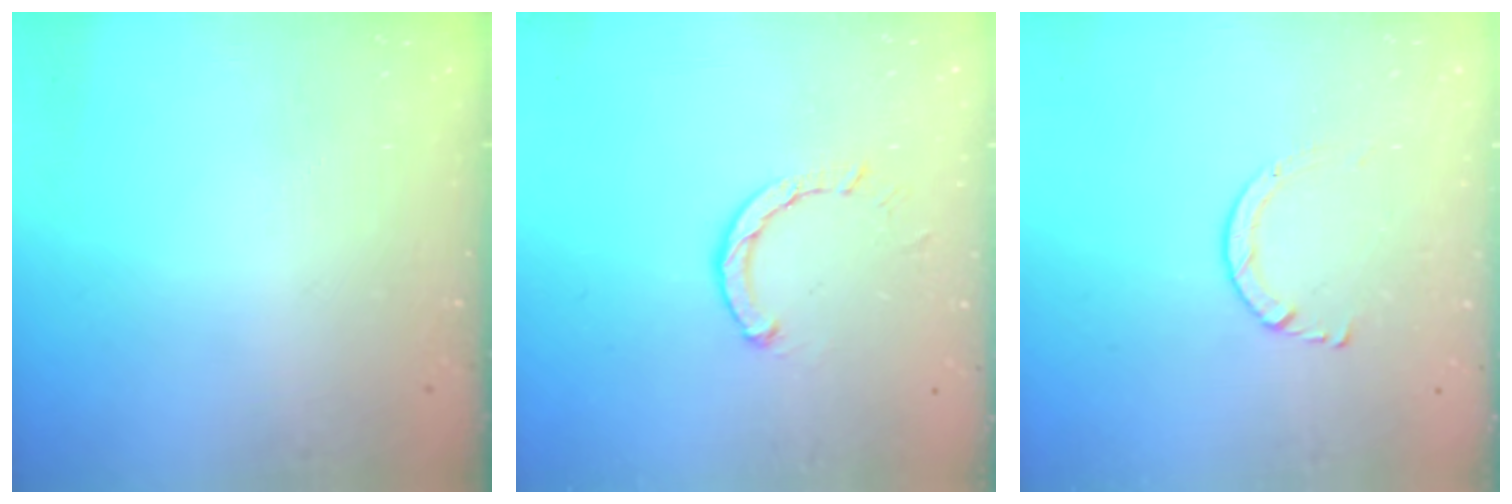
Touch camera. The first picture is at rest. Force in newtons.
{"total": 2.6, "press": 2.6, "slide": 0.1}
{"total": 2.9, "press": 2.9, "slide": 0.2}